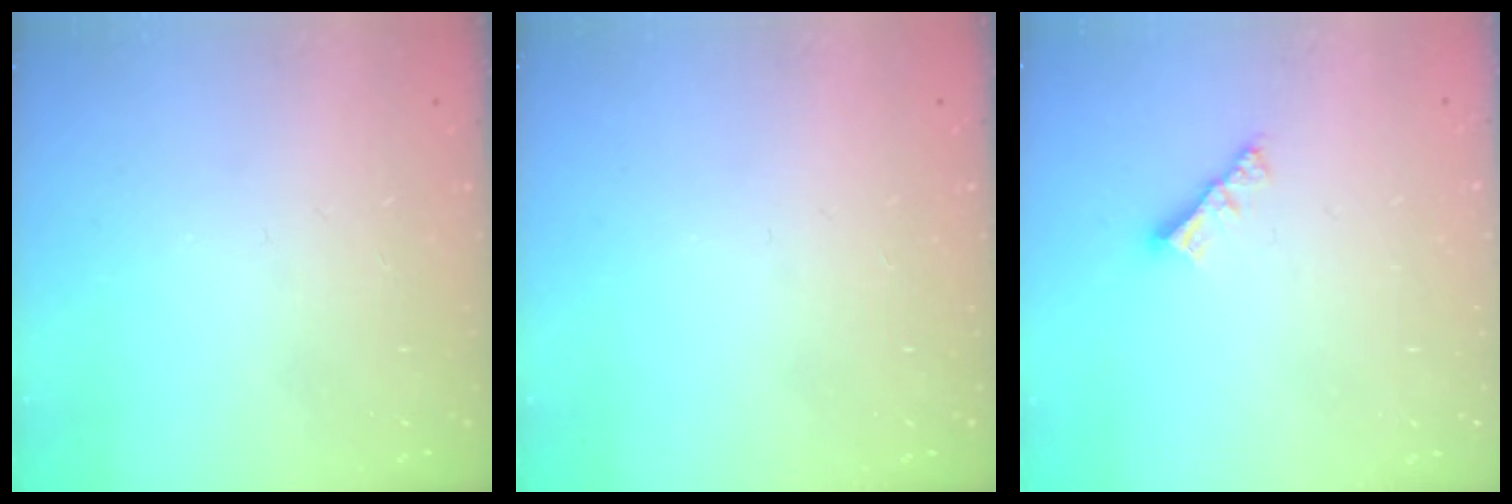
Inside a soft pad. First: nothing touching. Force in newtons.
{"total": 0.0}
{"total": 3.5, "press": 3.5, "slide": 0.2}